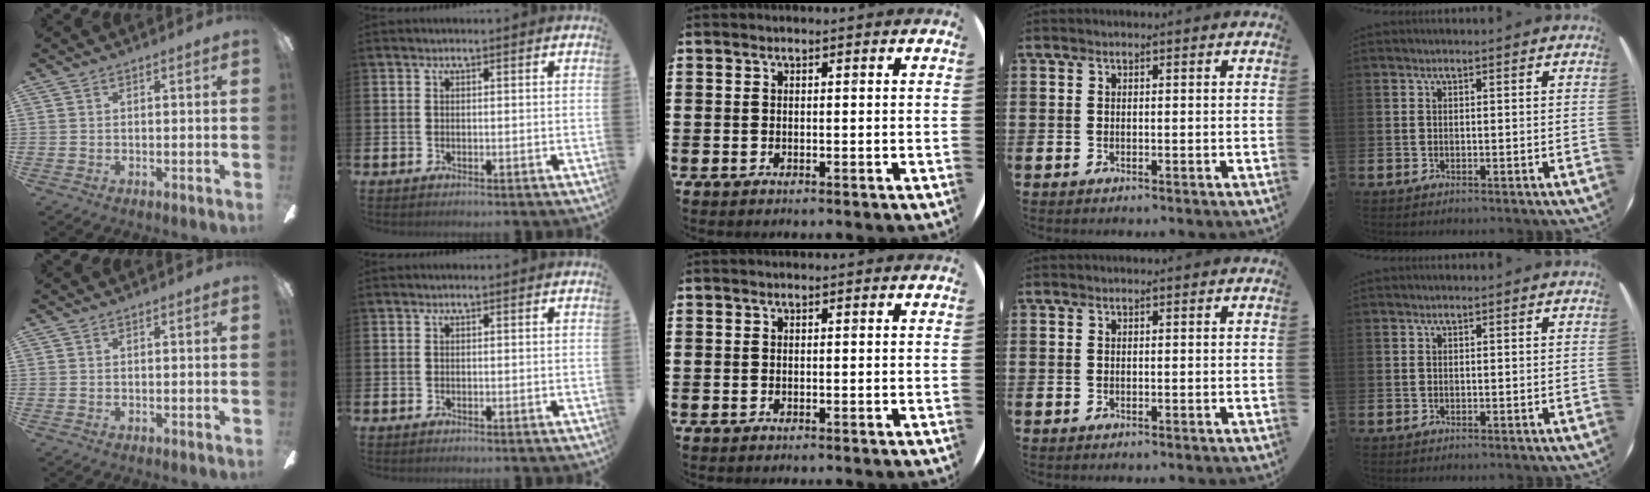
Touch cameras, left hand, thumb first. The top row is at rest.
{}